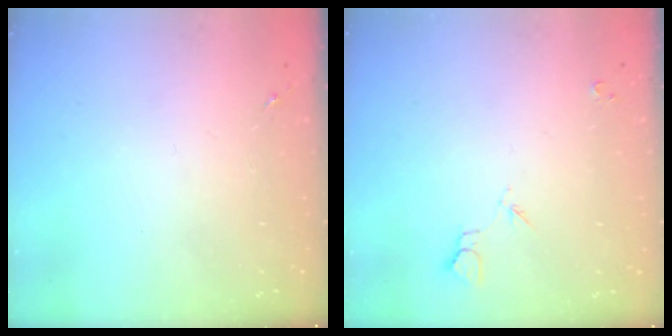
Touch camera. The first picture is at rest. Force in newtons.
{"total": 3.9, "press": 3.9, "slide": 0.7}